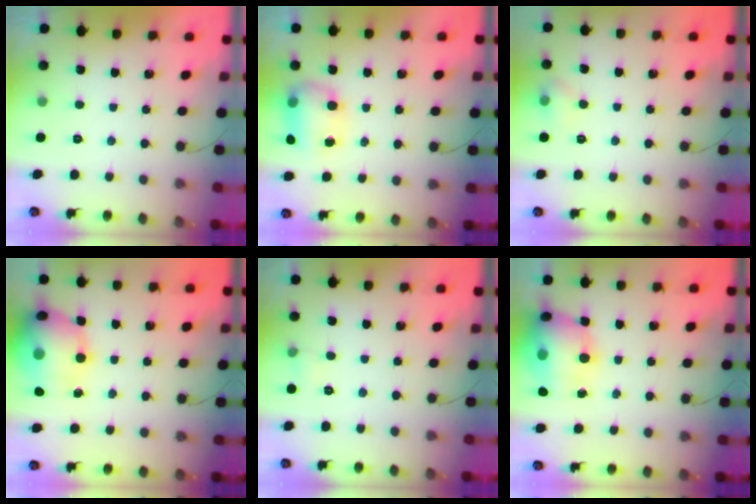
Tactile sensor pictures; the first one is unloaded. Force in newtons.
{"total": 9.0, "press": 8.8, "slide": 1.8}
{"total": 5.7, "press": 5.6, "slide": 1.2}
{"total": 17.3, "press": 17.1, "slide": 2.4}
{"total": 4.4, "press": 3.7, "slide": 2.3}
{"total": 15.6, "press": 15.1, "slide": 3.9}